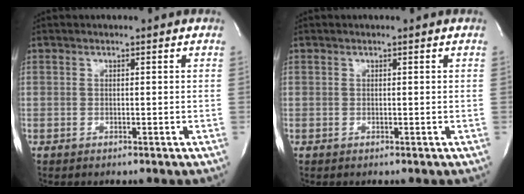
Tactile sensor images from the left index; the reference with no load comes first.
{"total": 0.0}